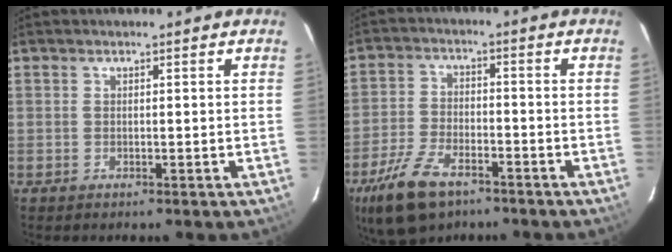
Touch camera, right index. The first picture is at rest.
{"total": 11.9, "force": [-7.8, 5.6, 7.0], "torque": [-0.172, -0.015, -0.148]}